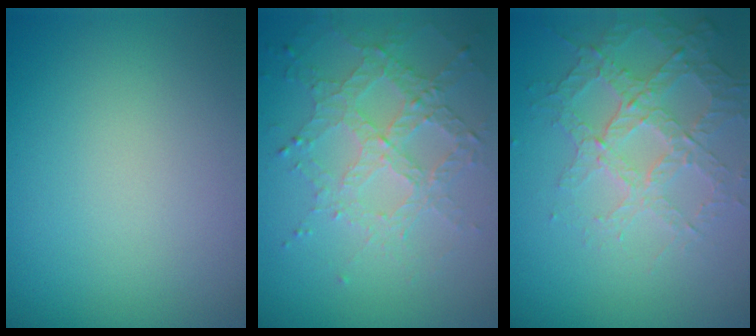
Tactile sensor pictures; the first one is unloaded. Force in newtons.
{"total": 4.6, "press": 3.2, "slide": 3.4}
{"total": 3.6, "press": 3.4, "slide": 1.4}